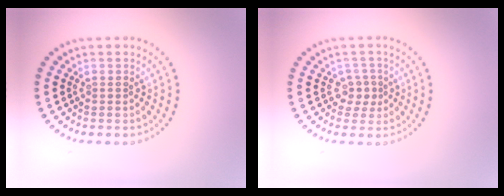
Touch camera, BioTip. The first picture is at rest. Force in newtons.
{"total": 1.7, "press": 1.4, "slide": 1.1}